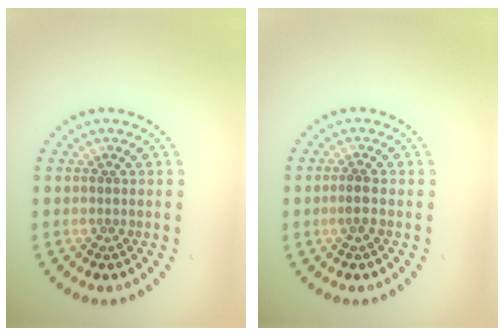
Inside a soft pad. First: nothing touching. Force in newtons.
{"total": 1.2, "press": 1.0, "slide": 0.5}